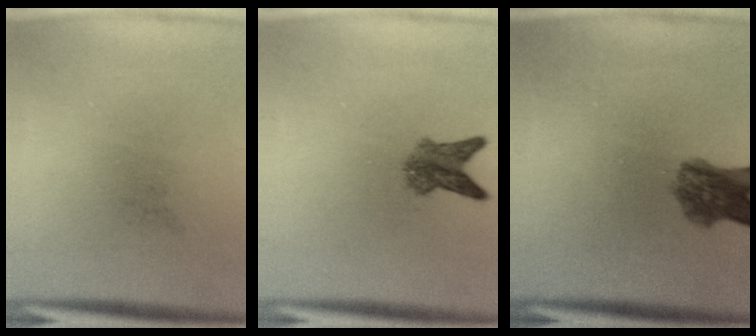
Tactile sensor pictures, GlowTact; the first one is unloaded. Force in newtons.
{"total": 4.0}
{"total": 5.9}